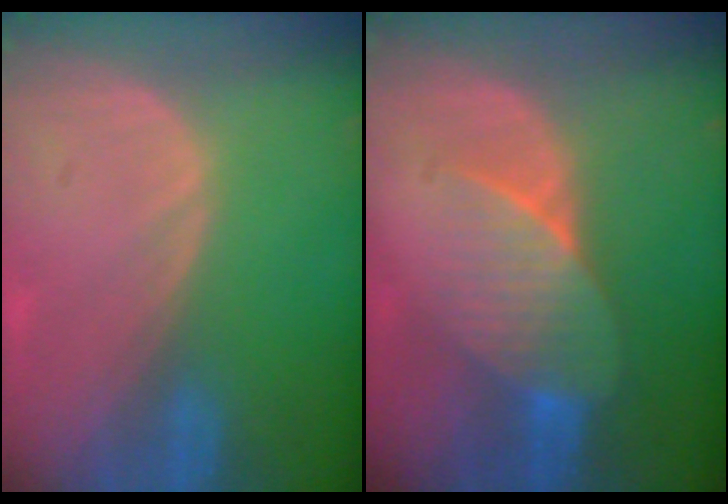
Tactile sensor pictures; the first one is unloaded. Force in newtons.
{"total": 7.2, "press": 6.6, "slide": 2.9}